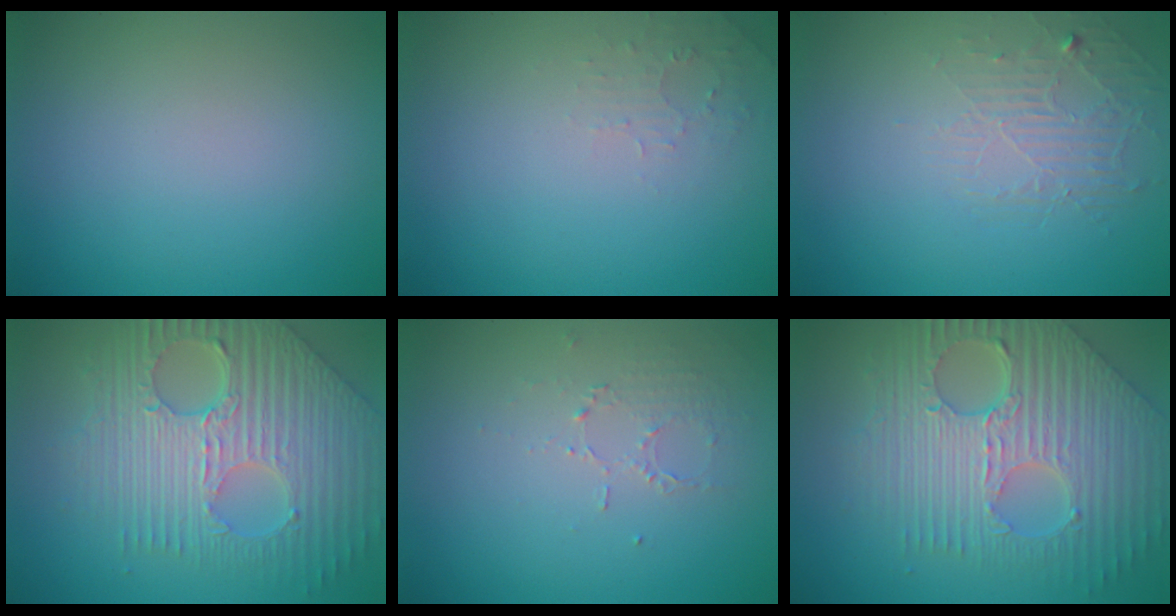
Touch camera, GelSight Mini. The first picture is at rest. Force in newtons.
{"total": 1.3, "press": 1.2, "slide": 0.3}
{"total": 1.8, "press": 0.8, "slide": 1.6}
{"total": 9.8, "press": 6.7, "slide": 7.1}
{"total": 1.3, "press": 0.6, "slide": 1.1}
{"total": 10.0, "press": 6.9, "slide": 7.2}